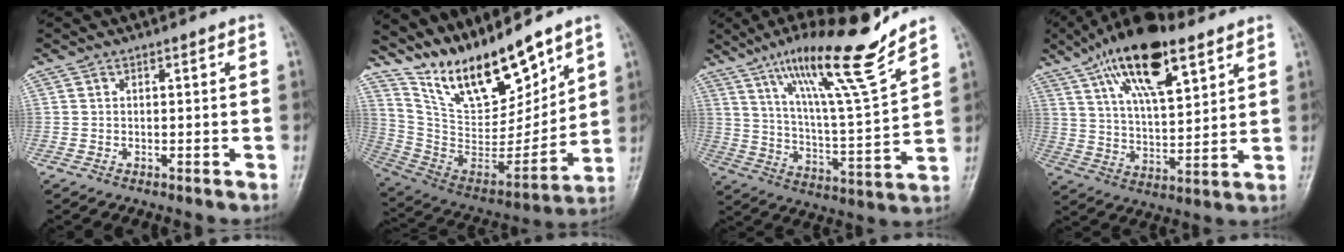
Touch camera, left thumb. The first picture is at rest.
{"total": 19.0, "force": [14.6, 6.4, 10.3], "torque": [-0.132, -0.082, 0.285]}
{"total": 19.1, "force": [13.4, 1.4, 13.5], "torque": [-0.207, -0.072, 0.227]}
{"total": 18.4, "force": [10.2, 7.1, 13.6], "torque": [-0.209, -0.028, 0.180]}